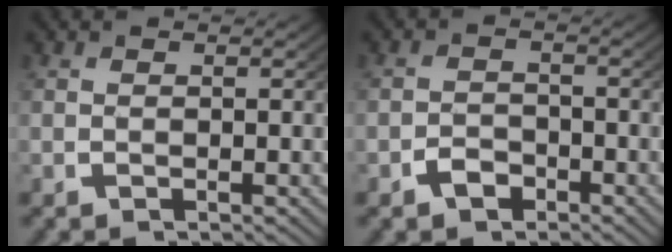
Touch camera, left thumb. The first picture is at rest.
{"total": 2.0, "force": [-1.4, 1.3, 0.5], "torque": [-0.008, -0.006, -0.023]}